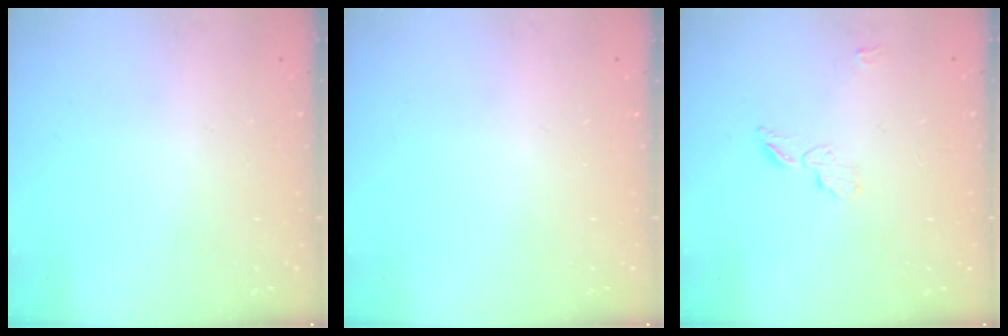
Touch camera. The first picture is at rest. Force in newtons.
{"total": 0.0}
{"total": 5.3, "press": 5.3, "slide": 0.3}